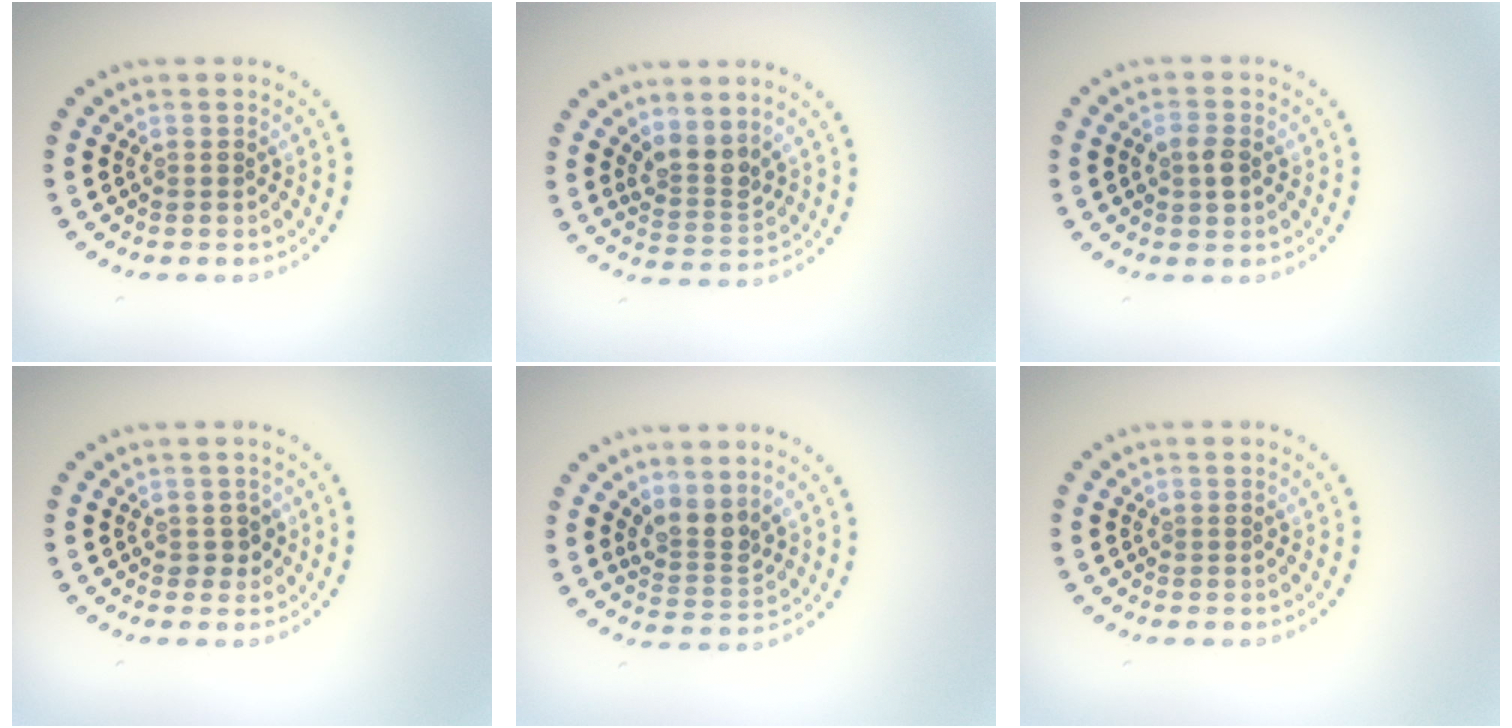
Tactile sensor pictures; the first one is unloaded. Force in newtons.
{"total": 2.6, "press": 2.0, "slide": 1.8}
{"total": 1.7, "press": 1.7, "slide": 0.2}
{"total": 1.1, "press": 0.9, "slide": 0.6}
{"total": 2.5, "press": 1.9, "slide": 1.7}
{"total": 0.0}